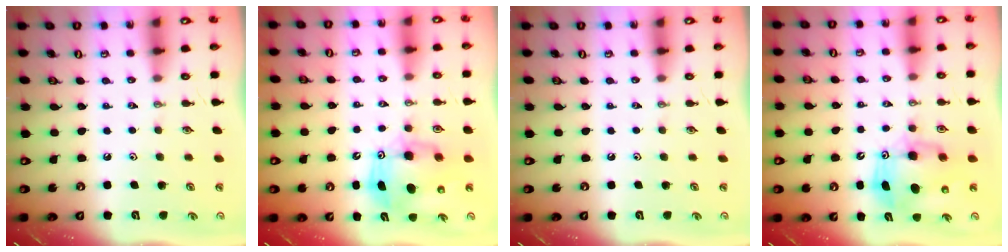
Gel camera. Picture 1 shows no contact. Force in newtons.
{"total": 9.4, "press": 9.1, "slide": 2.2}
{"total": 0.0}
{"total": 9.4, "press": 9.1, "slide": 2.2}